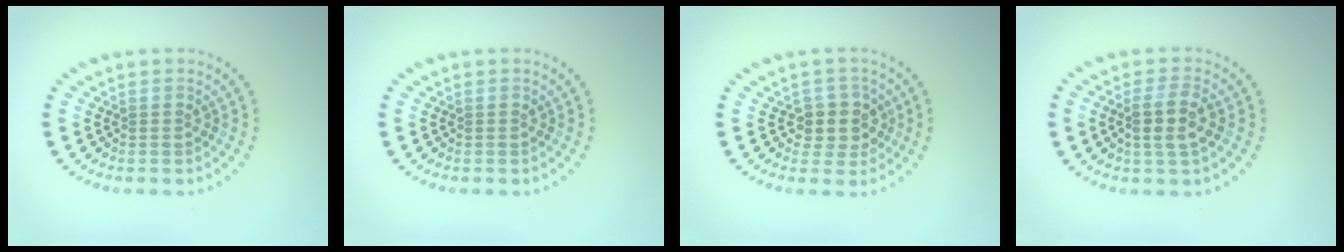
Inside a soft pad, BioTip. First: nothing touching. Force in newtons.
{"total": 0.0}
{"total": 2.7, "press": 2.3, "slide": 1.4}
{"total": 2.8, "press": 2.7, "slide": 0.8}